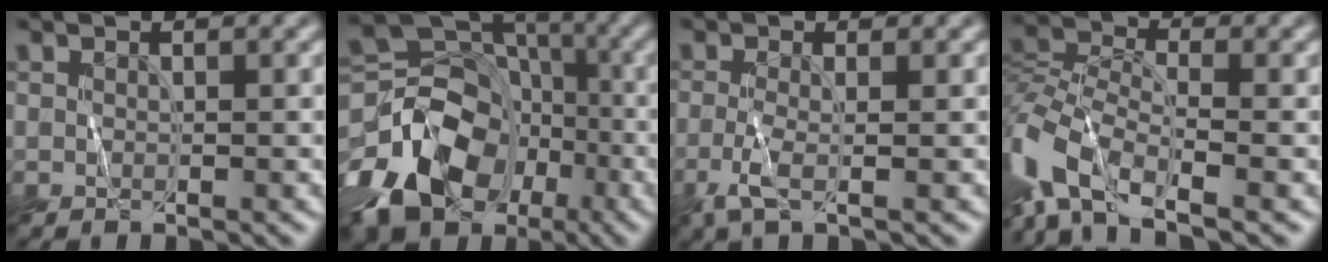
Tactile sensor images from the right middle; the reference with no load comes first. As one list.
[{"total": 12.8, "force": [-6.3, 9.1, 6.4], "torque": [-0.135, 0.000, -0.115]}, {"total": 2.3, "force": [-1.4, 0.2, 1.8], "torque": [-0.044, -0.001, -0.033]}, {"total": 9.5, "force": [-5.6, 4.1, 6.5], "torque": [-0.143, -0.001, -0.123]}]